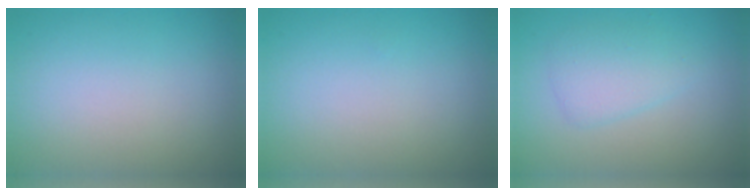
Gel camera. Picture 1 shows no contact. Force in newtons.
{"total": 0.0}
{"total": 2.6, "press": 2.6, "slide": 0.1}